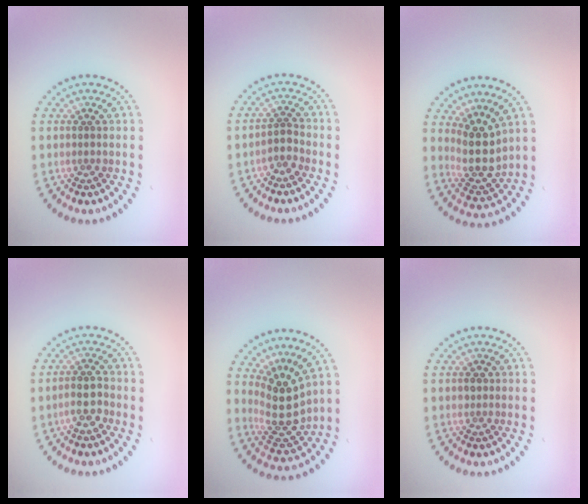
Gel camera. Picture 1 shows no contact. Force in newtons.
{"total": 1.6, "press": 1.2, "slide": 1.1}
{"total": 3.7, "press": 3.0, "slide": 2.2}
{"total": 2.1, "press": 1.9, "slide": 0.9}
{"total": 4.2, "press": 3.5, "slide": 2.3}
{"total": 0.8, "press": 0.7, "slide": 0.2}